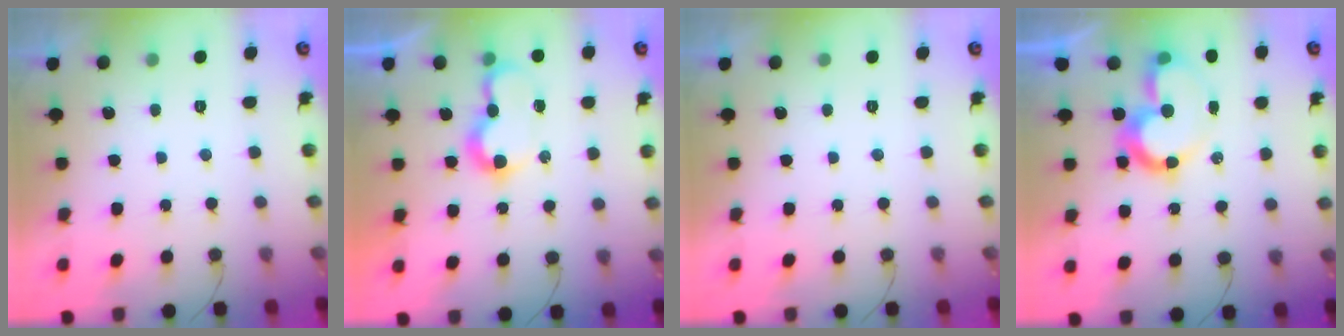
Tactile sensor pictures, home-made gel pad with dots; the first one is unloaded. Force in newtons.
{"total": 7.2, "press": 7.2, "slide": 0.7}
{"total": 0.0}
{"total": 10.1, "press": 9.8, "slide": 2.4}